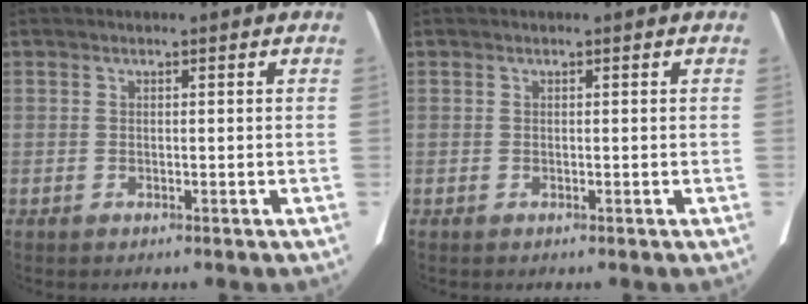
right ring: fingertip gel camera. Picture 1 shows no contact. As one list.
[{"total": 0.0}]